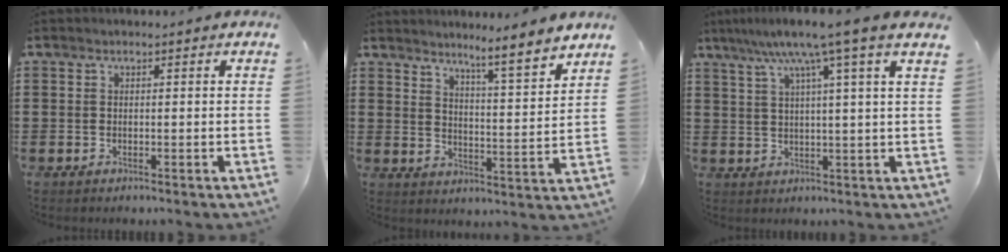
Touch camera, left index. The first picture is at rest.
{"total": 5.9, "force": [5.5, -0.8, 2.2], "torque": [-0.046, -0.046, 0.087]}
{"total": 8.6, "force": [5.5, -1.1, 6.5], "torque": [-0.134, -0.016, 0.086]}